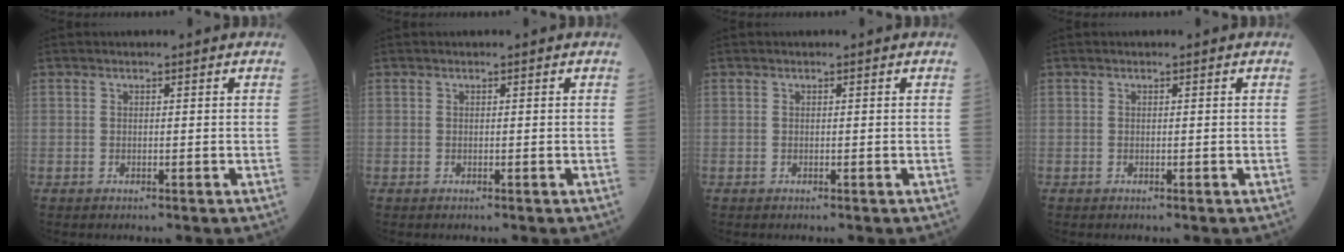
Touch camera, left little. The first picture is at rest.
{"total": 0.0}
{"total": 0.0}
{"total": 0.0}